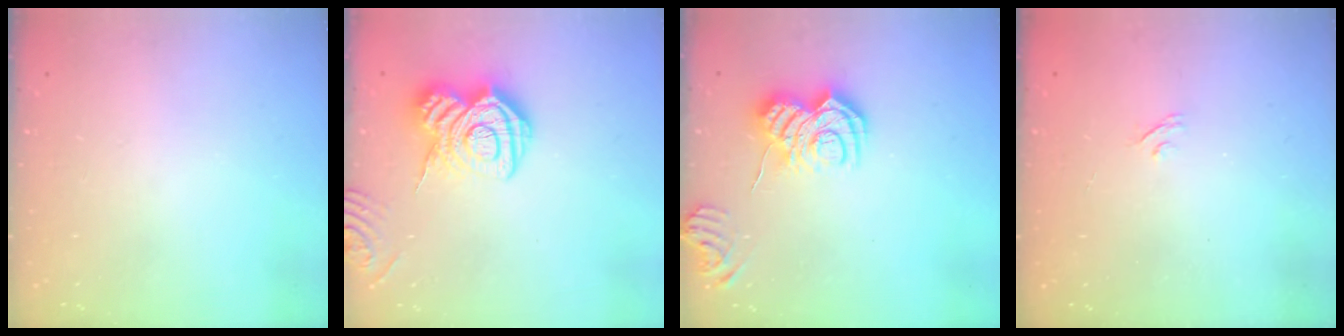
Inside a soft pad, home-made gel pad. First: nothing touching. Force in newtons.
{"total": 14.7, "press": 14.6, "slide": 1.0}
{"total": 10.1, "press": 10.1, "slide": 0.9}
{"total": 2.2, "press": 1.9, "slide": 1.1}